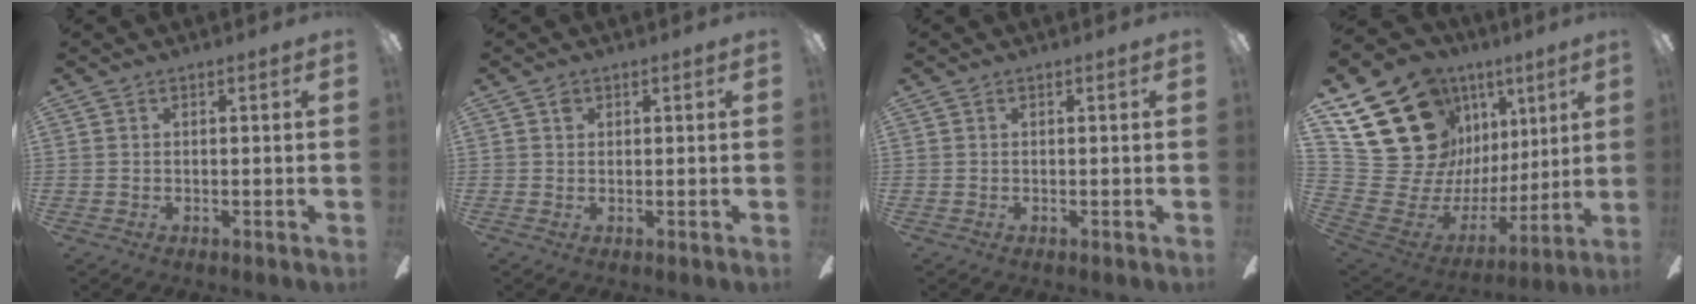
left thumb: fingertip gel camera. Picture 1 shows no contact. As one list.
[{"total": 1.0, "force": [0.5, 0.7, 0.5], "torque": [-0.011, 0.003, 0.008]}, {"total": 0.0}, {"total": 25.8, "force": [13.2, 18.4, 12.4], "torque": [-0.247, -0.093, 0.294]}]